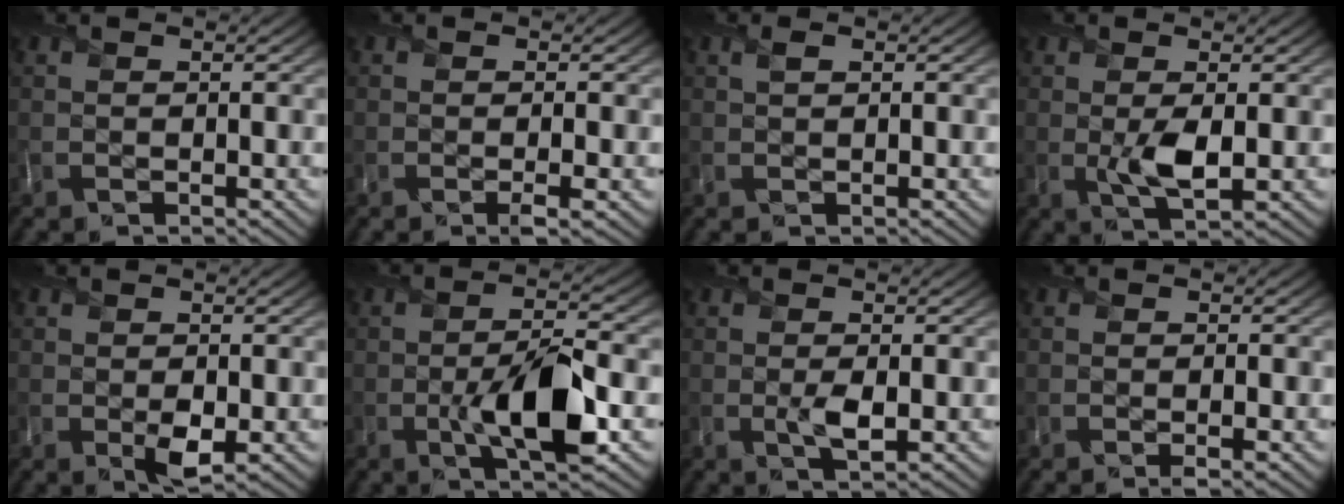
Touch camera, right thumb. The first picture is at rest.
{"total": 1.6, "force": [-0.6, 0.1, 1.5], "torque": [-0.029, -0.002, -0.015]}
{"total": 0.8, "force": [0.5, 0.3, 0.5], "torque": [-0.013, 0.001, 0.008]}
{"total": 3.5, "force": [0.0, 1.6, 3.1], "torque": [-0.066, -0.006, 0.002]}
{"total": 2.5, "force": [-0.5, 1.5, 1.9], "torque": [-0.037, -0.013, -0.004]}
{"total": 9.1, "force": [-2.5, 3.1, 8.2], "torque": [-0.142, -0.004, -0.046]}
{"total": 2.1, "force": [-0.2, 0.8, 1.9], "torque": [-0.041, -0.006, -0.002]}
{"total": 1.2, "force": [-0.5, 0.1, 1.1], "torque": [-0.022, -0.002, -0.012]}